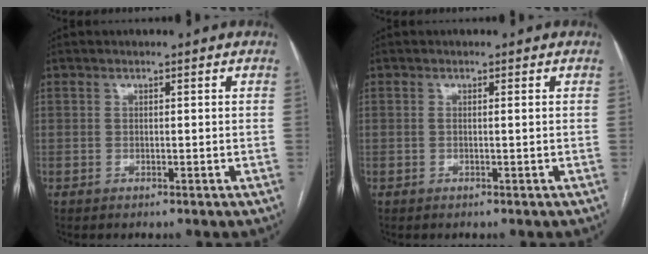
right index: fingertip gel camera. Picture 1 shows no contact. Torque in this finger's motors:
{"motor_torque": [0.05, 0.14, -0.01, 0.00]}